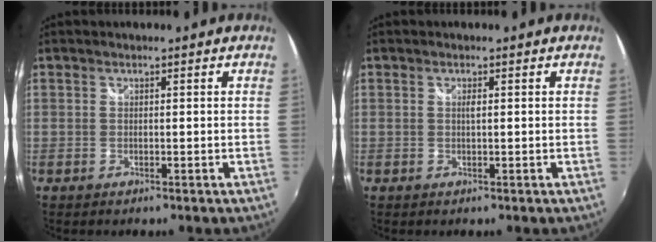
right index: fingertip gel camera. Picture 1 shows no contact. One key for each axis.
{"total": 0.7, "fx": 0.1, "fy": 0.0, "fz": 0.7, "tx": -0.013, "ty": 0.001, "tz": 0.001}